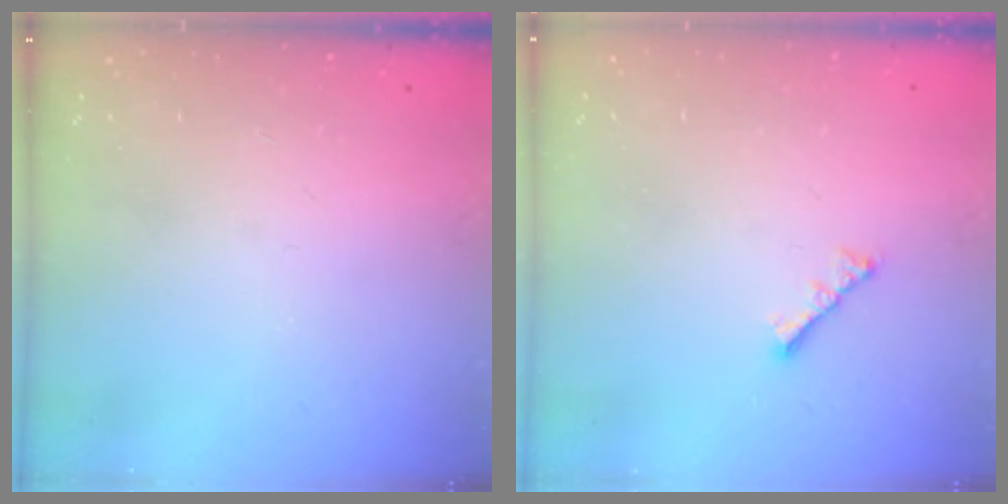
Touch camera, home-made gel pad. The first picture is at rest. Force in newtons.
{"total": 3.0, "press": 3.0, "slide": 0.5}